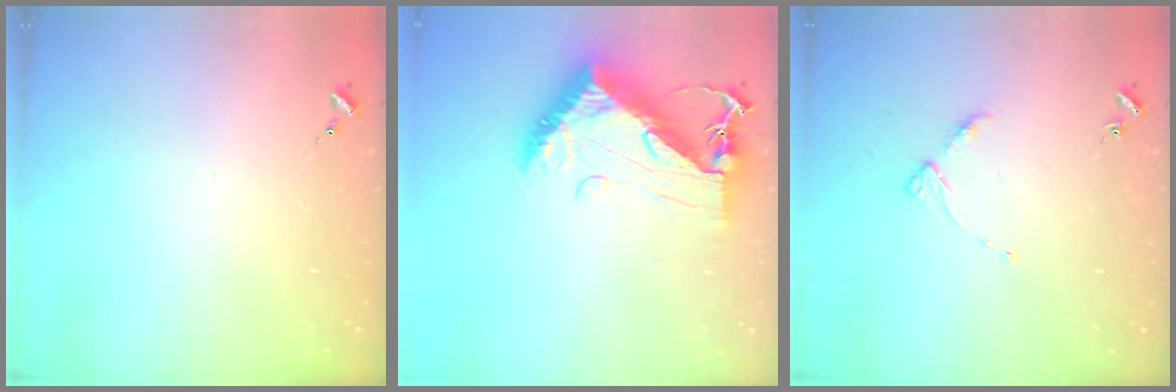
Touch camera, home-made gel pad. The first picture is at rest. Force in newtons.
{"total": 14.1, "press": 14.0, "slide": 1.3}
{"total": 4.5, "press": 4.4, "slide": 0.6}